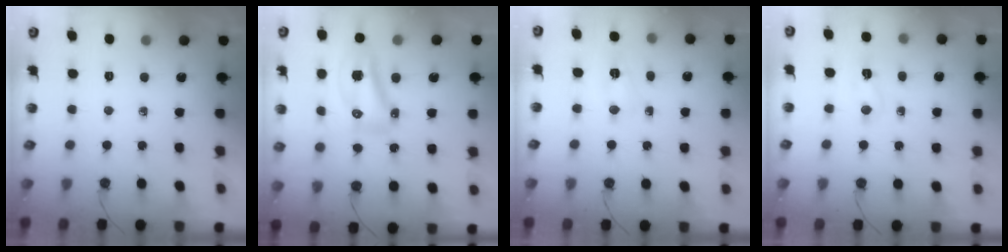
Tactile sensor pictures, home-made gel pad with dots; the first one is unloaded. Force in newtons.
{"total": 10.0, "press": 9.9, "slide": 1.1}
{"total": 4.0, "press": 4.0, "slide": 0.6}
{"total": 4.4, "press": 4.1, "slide": 1.5}